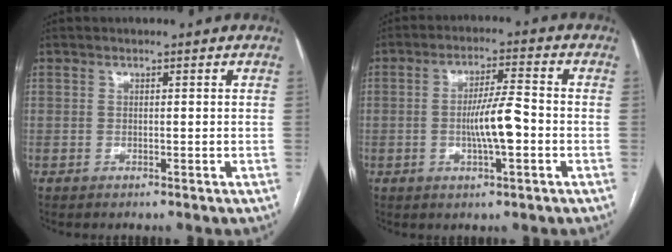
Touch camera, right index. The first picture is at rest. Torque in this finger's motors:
{"motor_torque": [0.72, -0.07, 0.42, 0.12]}